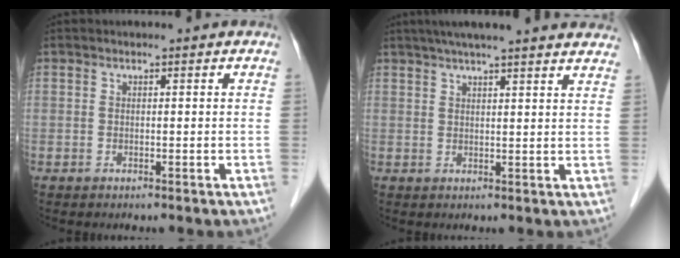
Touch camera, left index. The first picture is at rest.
{"total": 18.1, "force": [15.8, 0.8, 8.9], "torque": [-0.133, 0.031, 0.196]}